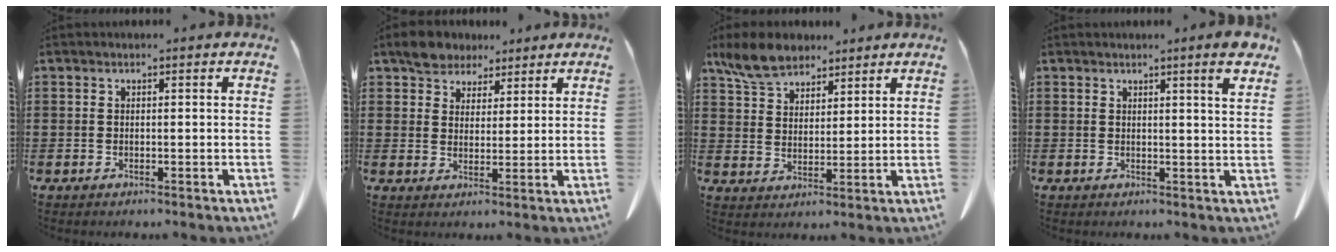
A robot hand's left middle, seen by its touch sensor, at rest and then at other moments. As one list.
[{"total": 5.0, "force": [4.1, 2.8, 0.7], "torque": [-0.025, -0.001, 0.076]}, {"total": 7.3, "force": [6.1, 2.9, 2.7], "torque": [-0.075, -0.003, 0.117]}, {"total": 3.9, "force": [2.9, -0.5, 2.5], "torque": [-0.047, -0.009, 0.050]}]